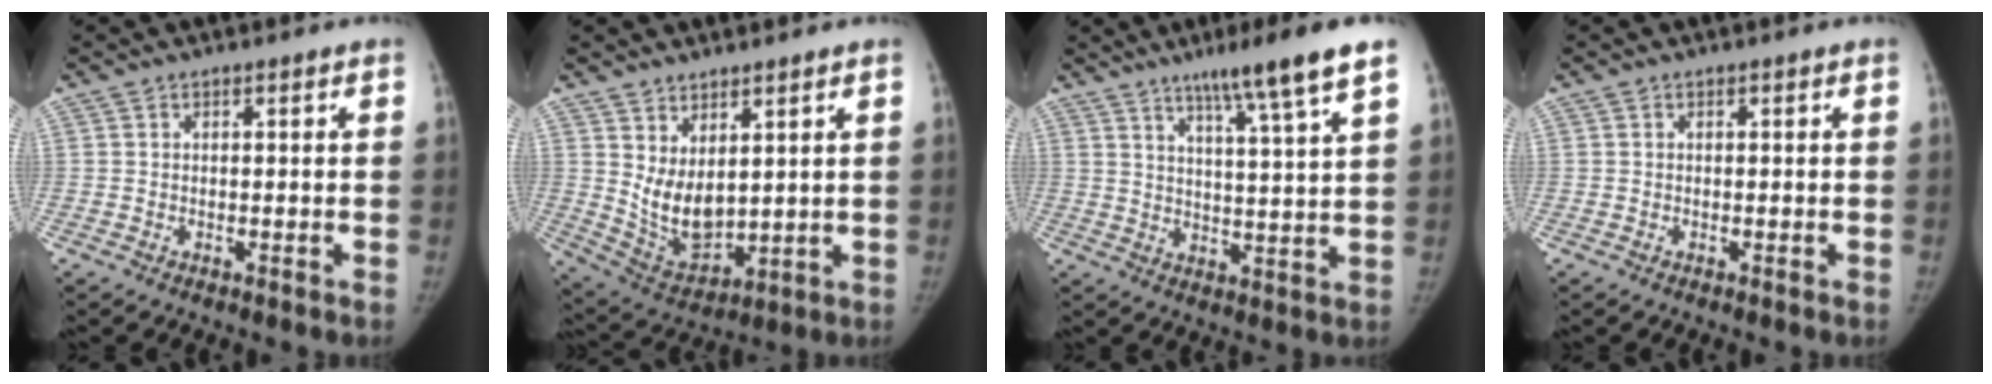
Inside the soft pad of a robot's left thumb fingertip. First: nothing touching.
{"total": 9.2, "force": [3.3, 4.9, 7.1], "torque": [-0.110, -0.039, 0.082]}
{"total": 11.6, "force": [7.5, -0.2, 8.8], "torque": [-0.138, -0.035, 0.118]}
{"total": 0.0}